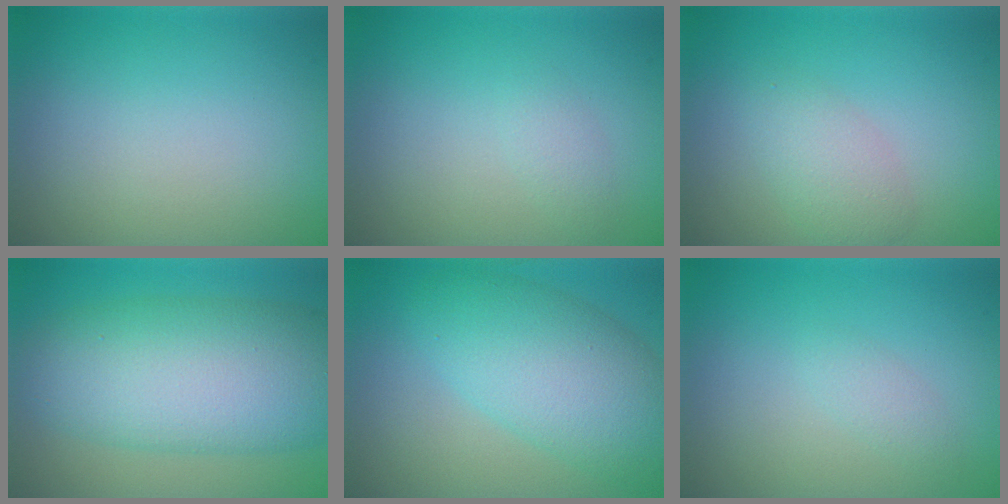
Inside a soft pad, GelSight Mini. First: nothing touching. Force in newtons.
{"total": 1.1, "press": 1.1, "slide": 0.0}
{"total": 2.6, "press": 2.6, "slide": 0.1}
{"total": 11.0, "press": 11.0, "slide": 0.0}
{"total": 7.5, "press": 7.5, "slide": 0.3}
{"total": 1.0, "press": 1.0, "slide": 0.1}